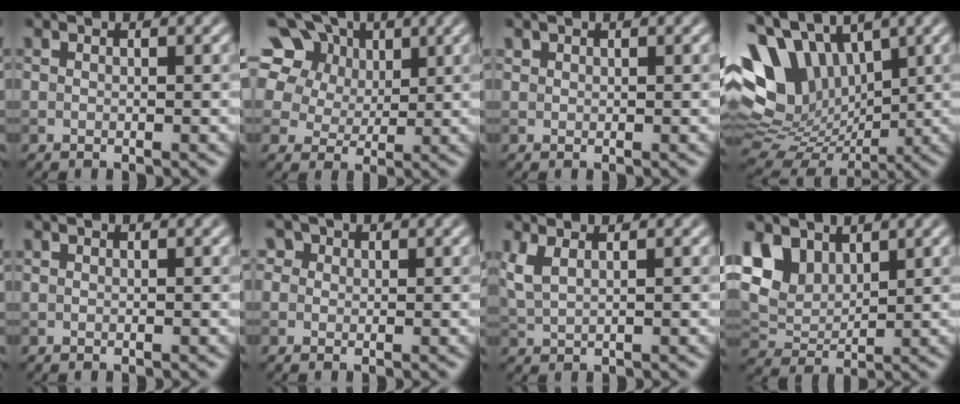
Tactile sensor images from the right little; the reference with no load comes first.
{"total": 17.3, "force": [9.2, 12.1, 8.2], "torque": [-0.204, 0.057, 0.166]}
{"total": 0.6, "force": [0.5, 0.4, 0.0], "torque": [0.003, -0.001, 0.011]}
{"total": 12.4, "force": [4.1, 8.0, 8.5], "torque": [-0.172, 0.020, 0.086]}
{"total": 0.0}
{"total": 2.7, "force": [1.4, 2.1, 1.0], "torque": [-0.012, 0.012, 0.005]}
{"total": 2.3, "force": [1.3, 0.8, 1.7], "torque": [-0.043, 0.003, 0.031]}
{"total": 4.8, "force": [2.8, 3.2, 2.3], "torque": [-0.057, -0.002, 0.054]}